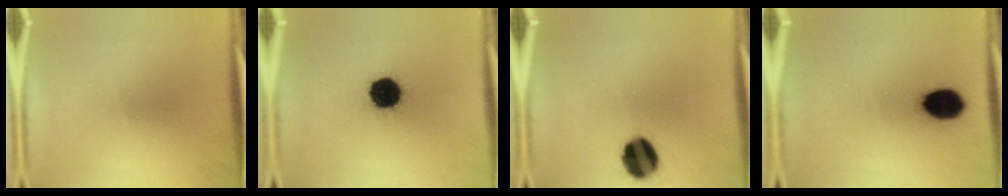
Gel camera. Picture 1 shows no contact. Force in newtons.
{"total": 15.1}
{"total": 11.7}
{"total": 10.1}